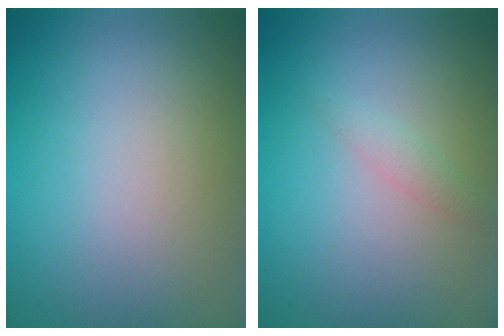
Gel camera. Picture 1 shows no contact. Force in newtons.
{"total": 1.2, "press": 1.2, "slide": 0.0}